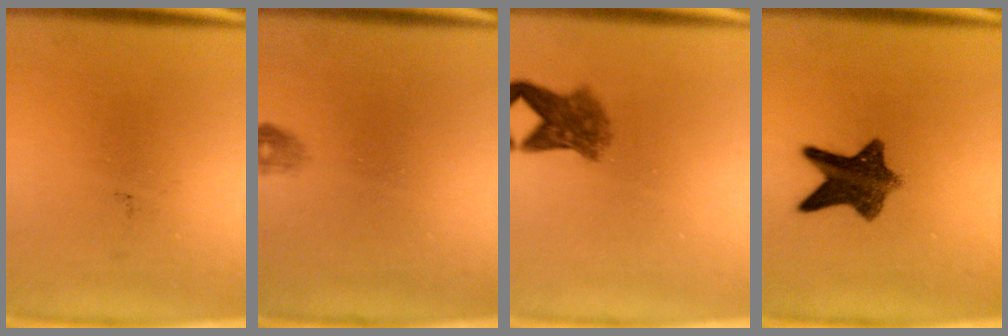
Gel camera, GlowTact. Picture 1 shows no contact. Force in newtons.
{"total": 1.0}
{"total": 4.9}
{"total": 9.2}